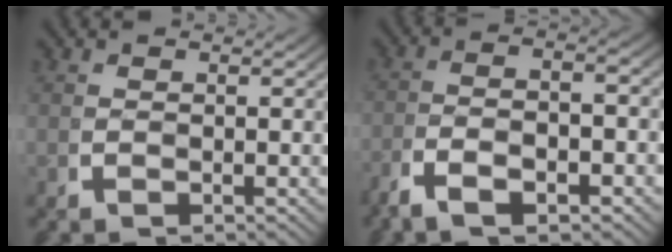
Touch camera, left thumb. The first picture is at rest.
{"total": 4.6, "force": [-1.7, 1.6, 4.0], "torque": [-0.079, -0.001, -0.030]}